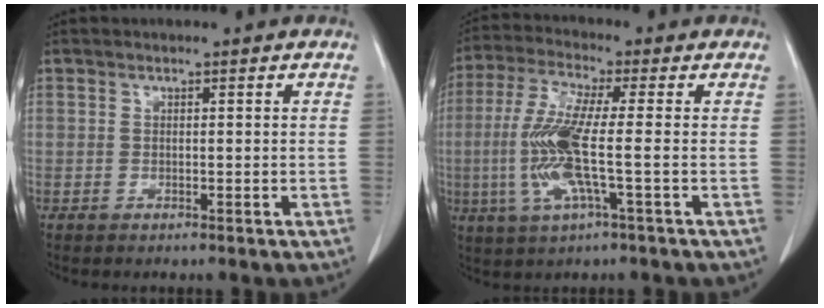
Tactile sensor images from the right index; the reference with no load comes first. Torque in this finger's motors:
{"motor_torque": [1.66, -0.34, 0.56, 0.21]}